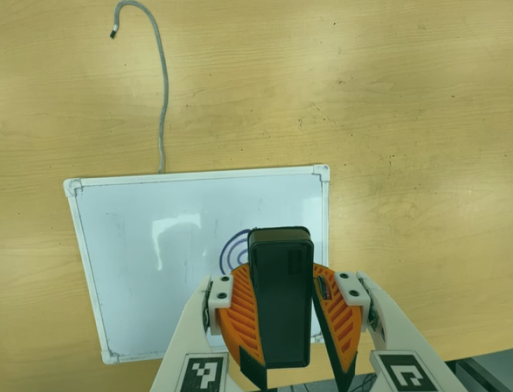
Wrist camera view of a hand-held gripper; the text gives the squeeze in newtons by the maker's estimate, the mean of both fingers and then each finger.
{"total": 11.8, "left": 11.4, "right": 12.3}